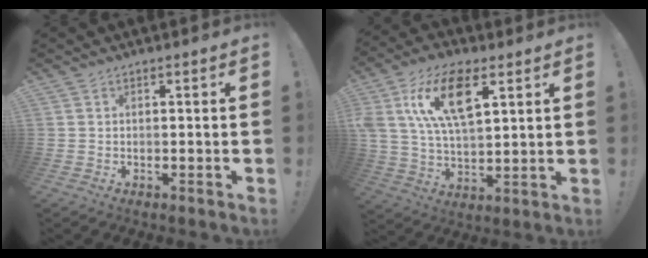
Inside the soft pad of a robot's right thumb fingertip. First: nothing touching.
{"total": 16.4, "force": [7.2, 8.1, 12.3], "torque": [-0.245, -0.014, 0.126]}